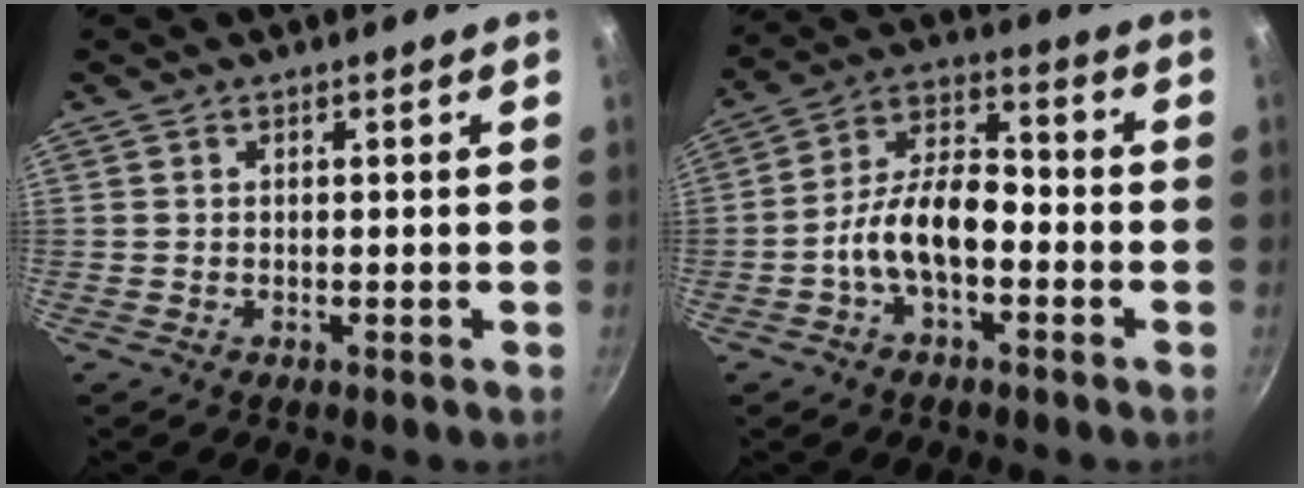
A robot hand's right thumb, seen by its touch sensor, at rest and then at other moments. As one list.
[{"total": 10.9, "force": [-3.4, 5.9, 8.6], "torque": [-0.133, 0.051, -0.072]}]